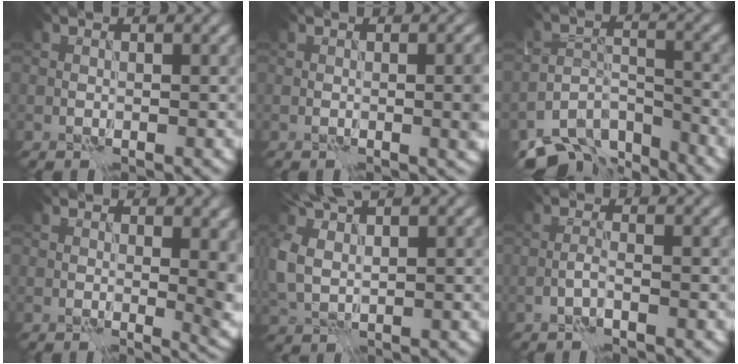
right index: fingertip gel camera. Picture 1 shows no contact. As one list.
[{"total": 2.2, "force": [-0.5, 0.4, 2.1], "torque": [-0.030, -0.002, -0.007]}, {"total": 7.8, "force": [-6.7, 3.0, 2.8], "torque": [-0.045, -0.014, -0.115]}, {"total": 5.9, "force": [-0.1, 2.7, 5.3], "torque": [-0.035, -0.006, -0.001]}, {"total": 5.3, "force": [2.7, 2.5, 3.9], "torque": [-0.103, 0.010, 0.053]}, {"total": 1.0, "force": [-0.8, -0.3, 0.6], "torque": [-0.014, 0.005, -0.018]}]